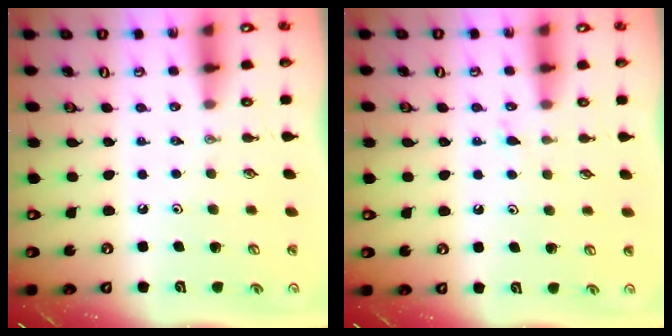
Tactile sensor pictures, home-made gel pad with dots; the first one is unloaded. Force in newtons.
{"total": 5.2, "press": 5.2, "slide": 0.5}